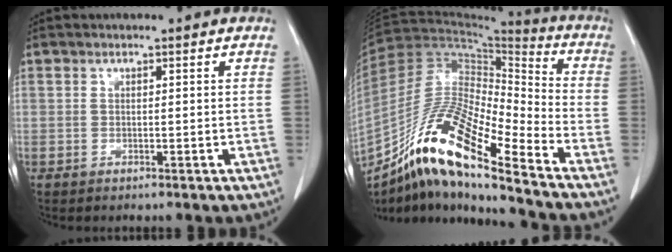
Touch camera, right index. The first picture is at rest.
{"total": 19.0, "force": [-13.4, 1.9, 13.3], "torque": [-0.264, -0.006, -0.245]}